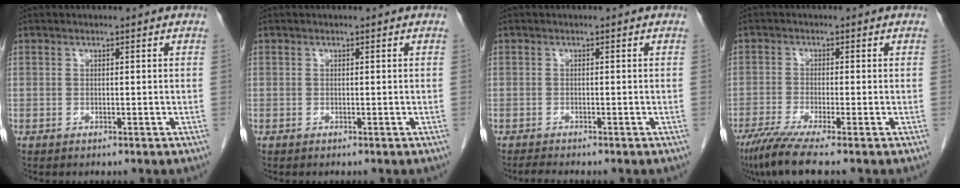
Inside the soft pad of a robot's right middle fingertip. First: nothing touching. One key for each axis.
{"total": 0.0}
{"total": 1.3, "fx": -1.2, "fy": -0.2, "fz": 0.4, "tx": -0.019, "ty": -0.009, "tz": -0.022}
{"total": 6.3, "fx": -4.8, "fy": -0.7, "fz": 4.1, "tx": -0.070, "ty": -0.022, "tz": -0.087}